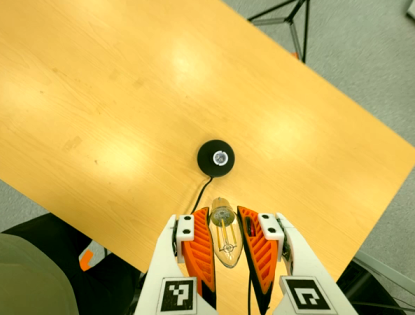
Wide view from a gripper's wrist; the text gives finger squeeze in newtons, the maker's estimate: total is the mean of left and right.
{"total": 22.3, "left": 23.5, "right": 21.0}